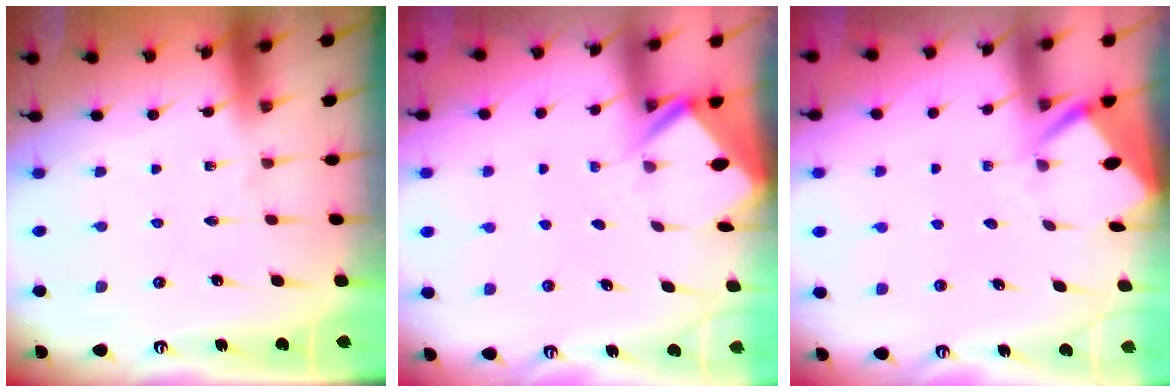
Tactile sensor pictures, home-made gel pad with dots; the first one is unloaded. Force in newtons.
{"total": 2.4, "press": 2.4, "slide": 0.1}
{"total": 3.8, "press": 3.8, "slide": 0.3}